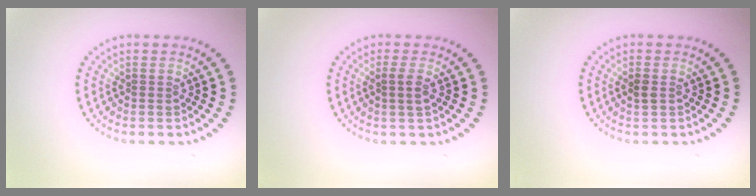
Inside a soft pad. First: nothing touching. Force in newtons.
{"total": 1.4, "press": 1.2, "slide": 0.7}
{"total": 1.0, "press": 0.9, "slide": 0.1}